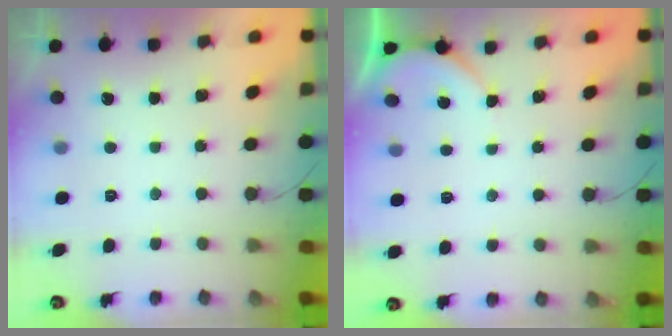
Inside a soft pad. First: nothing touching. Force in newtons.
{"total": 2.9, "press": 2.9, "slide": 0.4}